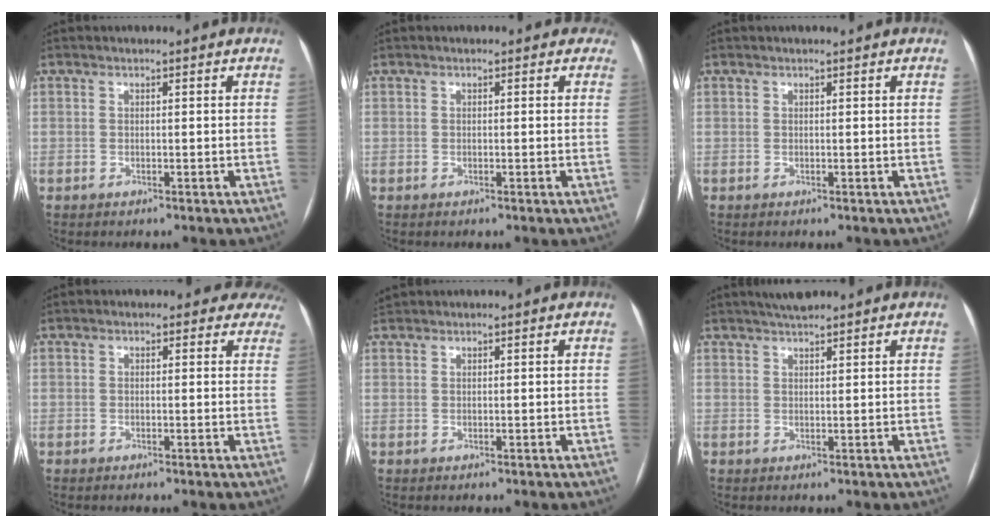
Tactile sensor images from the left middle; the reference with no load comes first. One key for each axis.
{"total": 1.7, "fx": 1.2, "fy": 1.2, "fz": -0.1, "tx": 0.018, "ty": 0.003, "tz": -0.001}
{"total": 0.7, "fx": 0.6, "fy": -0.4, "fz": 0.0, "tx": 0.001, "ty": 0.005, "tz": 0.011}
{"total": 5.9, "fx": 5.2, "fy": 2.9, "fz": 0.0, "tx": 0.040, "ty": -0.001, "tz": 0.025}
{"total": 1.4, "fx": 1.4, "fy": 0.3, "fz": 0.2, "tx": -0.010, "ty": 0.022, "tz": 0.029}
{"total": 3.3, "fx": 3.0, "fy": 0.3, "fz": 1.5, "tx": -0.024, "ty": 0.016, "tz": 0.050}